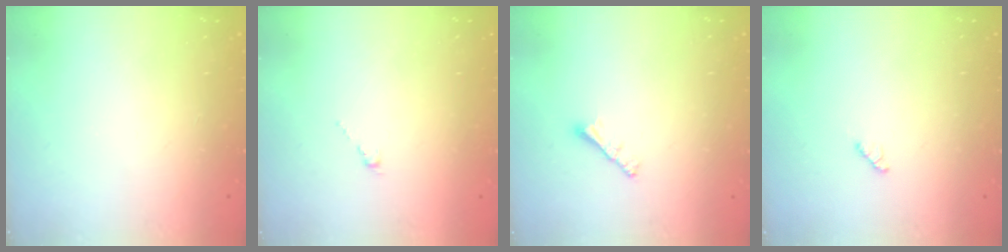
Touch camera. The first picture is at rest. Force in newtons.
{"total": 0.0}
{"total": 2.2, "press": 2.1, "slide": 0.6}
{"total": 2.9, "press": 2.9, "slide": 0.3}